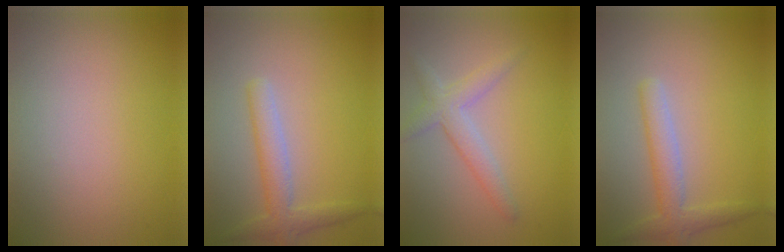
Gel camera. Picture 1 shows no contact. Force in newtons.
{"total": 2.8, "press": 2.8, "slide": 0.1}
{"total": 2.8, "press": 2.8, "slide": 0.2}
{"total": 2.8, "press": 2.8, "slide": 0.1}